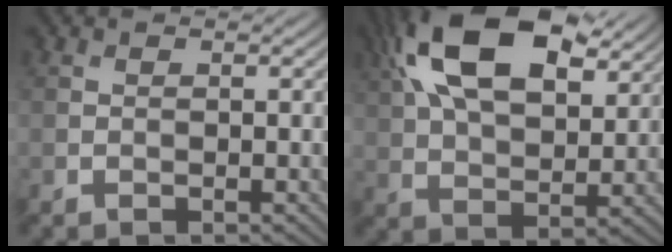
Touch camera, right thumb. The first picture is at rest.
{"total": 17.9, "force": [8.2, 9.3, 12.9], "torque": [-0.252, 0.035, 0.118]}